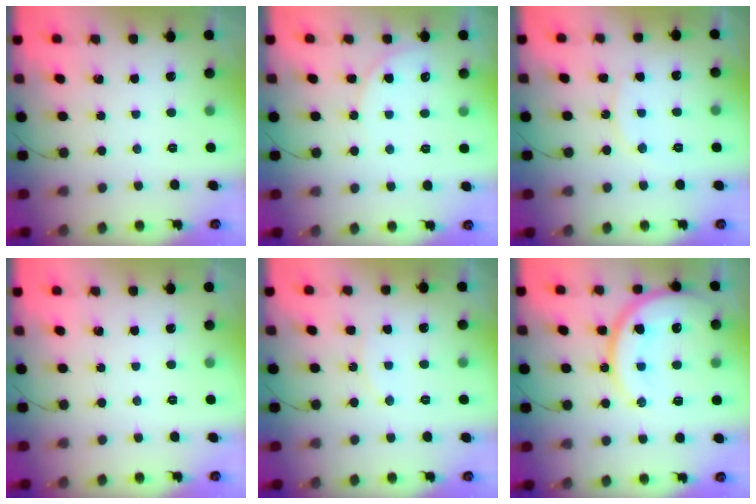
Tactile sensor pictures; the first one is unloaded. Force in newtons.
{"total": 5.6, "press": 5.6, "slide": 0.2}
{"total": 9.2, "press": 9.2, "slide": 0.4}
{"total": 0.0}
{"total": 6.0, "press": 6.0, "slide": 0.4}
{"total": 19.4, "press": 19.3, "slide": 1.8}